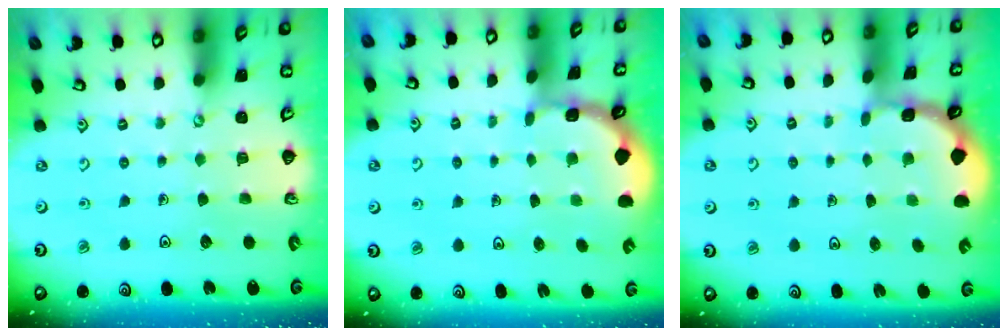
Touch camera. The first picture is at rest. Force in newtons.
{"total": 1.6, "press": 1.6, "slide": 0.2}
{"total": 1.6, "press": 1.6, "slide": 0.2}